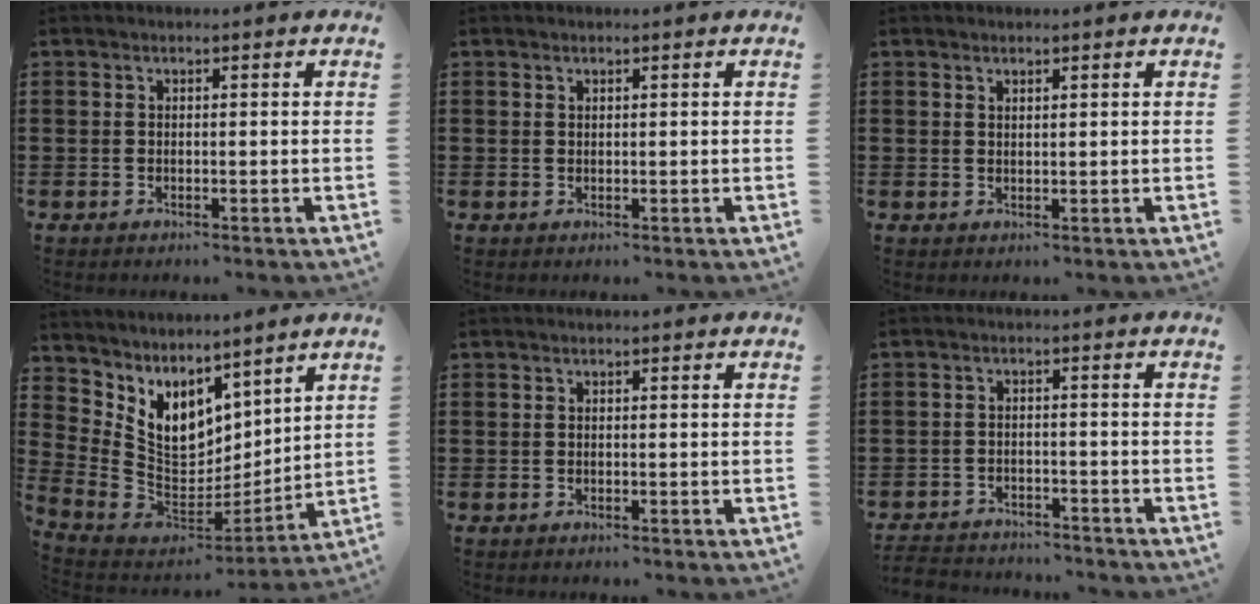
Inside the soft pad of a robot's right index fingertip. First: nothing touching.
{"total": 0.5, "force": [0.4, 0.3, 0.2], "torque": [-0.005, 0.002, 0.008]}
{"total": 1.0, "force": [0.9, 0.3, 0.3], "torque": [-0.006, 0.002, 0.017]}
{"total": 7.8, "force": [4.1, 5.9, 3.0], "torque": [-0.112, -0.048, 0.079]}
{"total": 0.0}
{"total": 2.9, "force": [-2.9, 0.3, -0.2], "torque": [-0.005, -0.001, -0.064]}